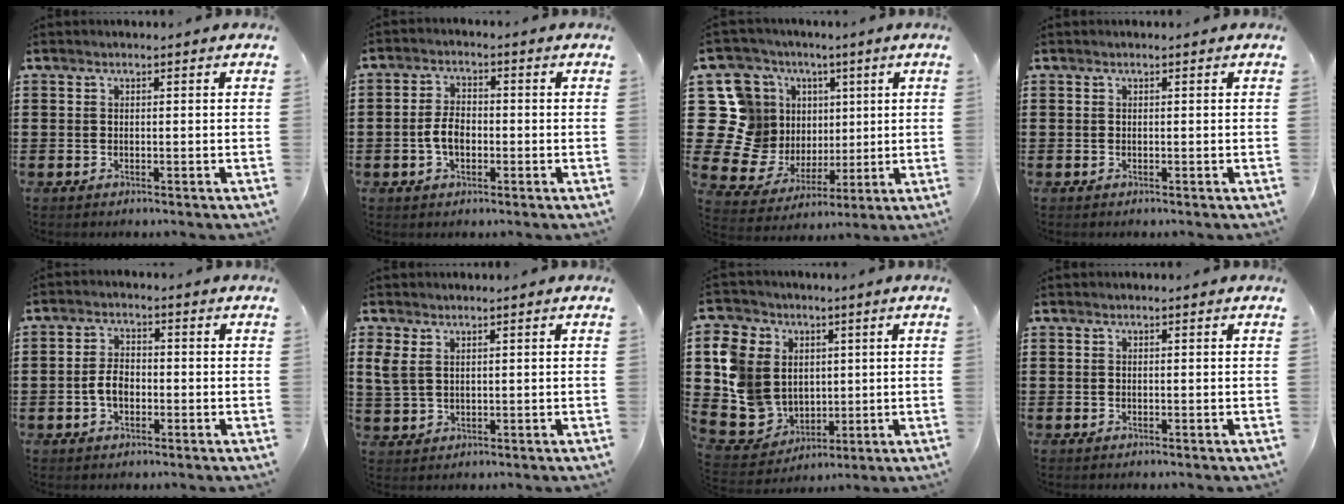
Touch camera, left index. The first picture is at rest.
{"total": 4.2, "force": [-0.9, 2.3, 3.4], "torque": [-0.084, -0.001, -0.023]}
{"total": 14.9, "force": [2.9, 14.0, 4.2], "torque": [-0.150, -0.036, 0.078]}
{"total": 0.0}
{"total": 3.7, "force": [-0.8, 2.1, 2.9], "torque": [-0.068, 0.001, -0.020]}
{"total": 2.6, "force": [1.5, 1.5, 1.6], "torque": [-0.046, 0.002, 0.025]}
{"total": 10.3, "force": [2.1, 9.5, 3.3], "torque": [-0.132, 0.003, 0.047]}
{"total": 0.0}